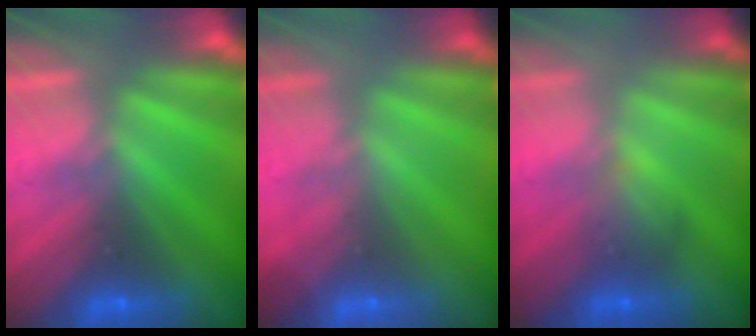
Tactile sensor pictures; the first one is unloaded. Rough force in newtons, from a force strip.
{"total": 1.8}
{"total": 1.9}